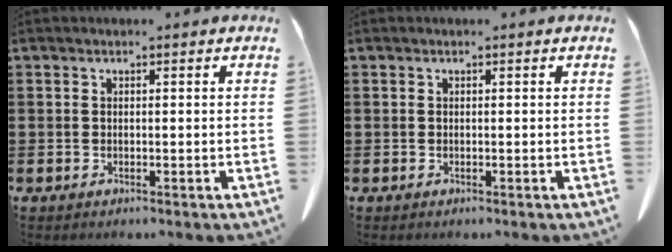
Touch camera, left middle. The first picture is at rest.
{"total": 0.0}